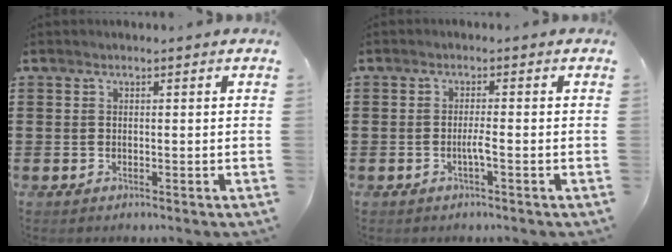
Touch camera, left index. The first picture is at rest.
{"total": 1.9, "force": [-0.7, 0.0, 1.8], "torque": [-0.033, 0.000, -0.013]}